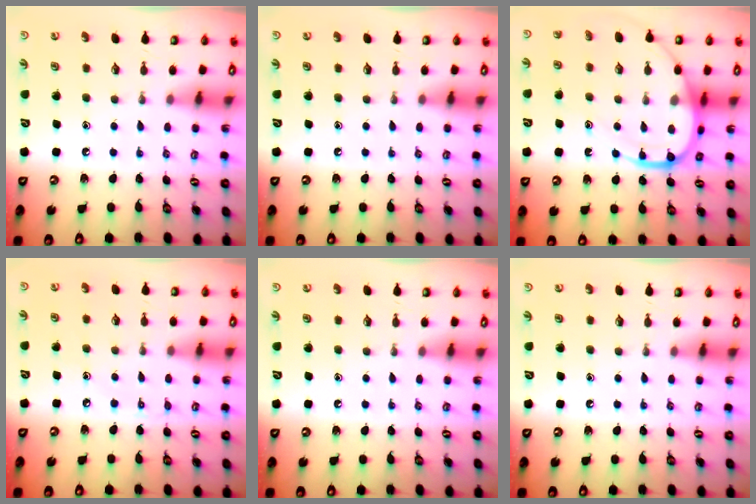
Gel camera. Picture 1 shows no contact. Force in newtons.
{"total": 0.0}
{"total": 13.7, "press": 13.6, "slide": 1.6}
{"total": 3.9, "press": 3.8, "slide": 0.6}
{"total": 0.0}
{"total": 0.0}